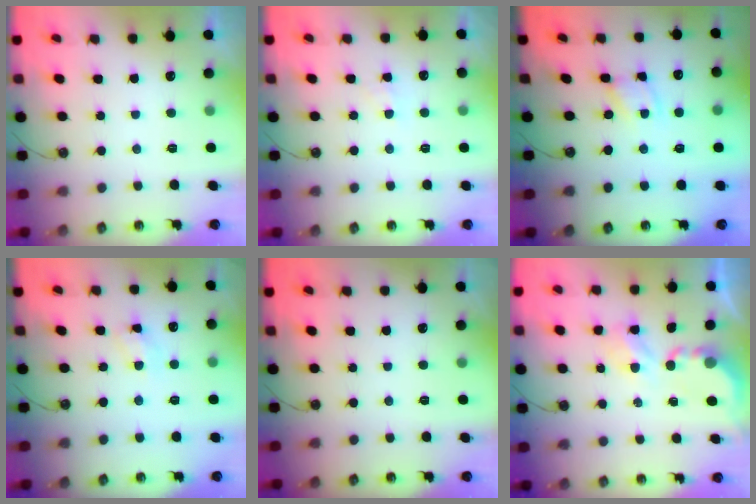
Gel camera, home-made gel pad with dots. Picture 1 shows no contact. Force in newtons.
{"total": 4.4, "press": 4.3, "slide": 0.7}
{"total": 2.4, "press": 2.4, "slide": 0.1}
{"total": 4.1, "press": 4.1, "slide": 0.5}
{"total": 0.0}
{"total": 4.0, "press": 4.0, "slide": 0.1}